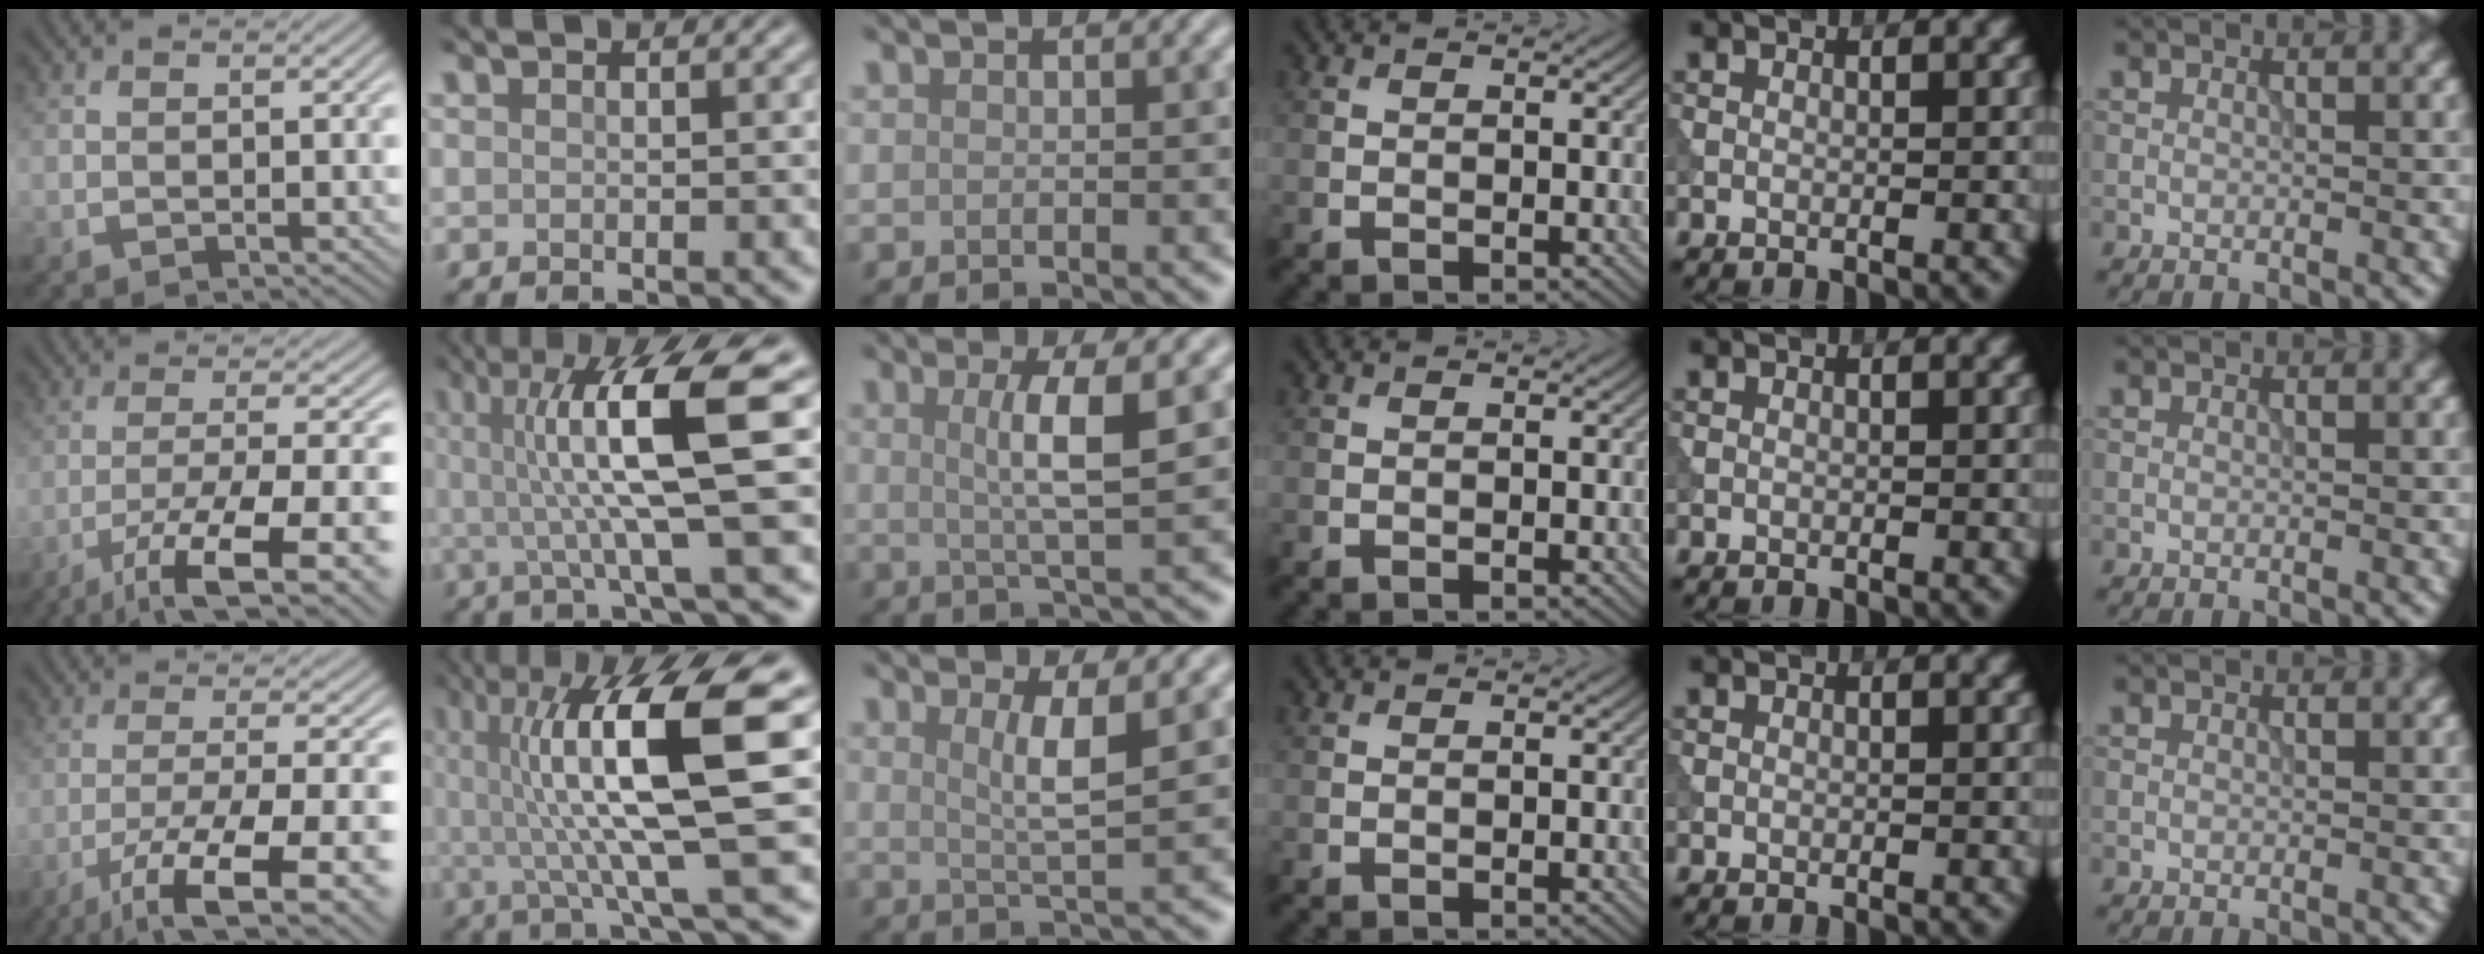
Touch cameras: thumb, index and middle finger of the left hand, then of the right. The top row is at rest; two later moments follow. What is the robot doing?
{"motion": "extract", "object": "tissue"}